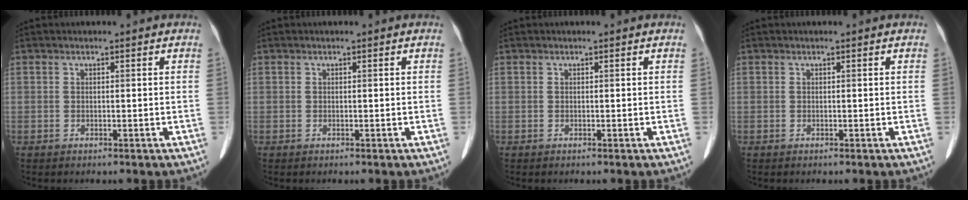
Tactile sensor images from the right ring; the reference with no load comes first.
{"total": 0.0}
{"total": 0.0}
{"total": 0.0}